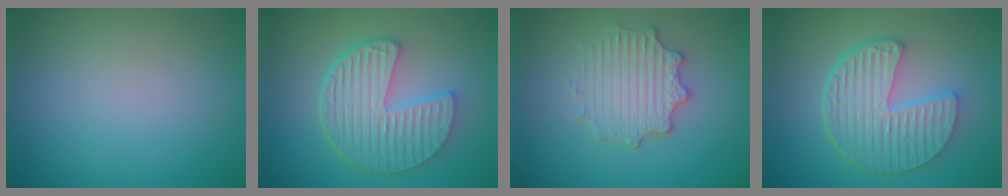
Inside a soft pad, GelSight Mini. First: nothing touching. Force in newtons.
{"total": 6.4, "press": 4.7, "slide": 4.4}
{"total": 3.5, "press": 3.2, "slide": 1.5}
{"total": 6.6, "press": 4.8, "slide": 4.5}